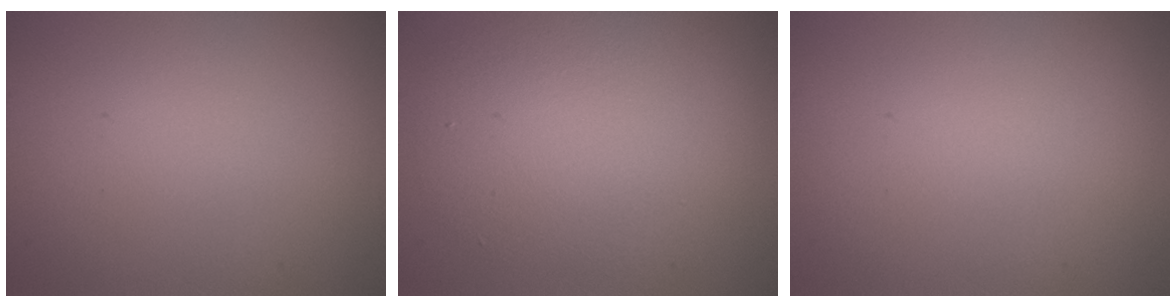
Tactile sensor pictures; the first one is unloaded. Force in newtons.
{"total": 6.2, "press": 6.1, "slide": 0.5}
{"total": 0.0}